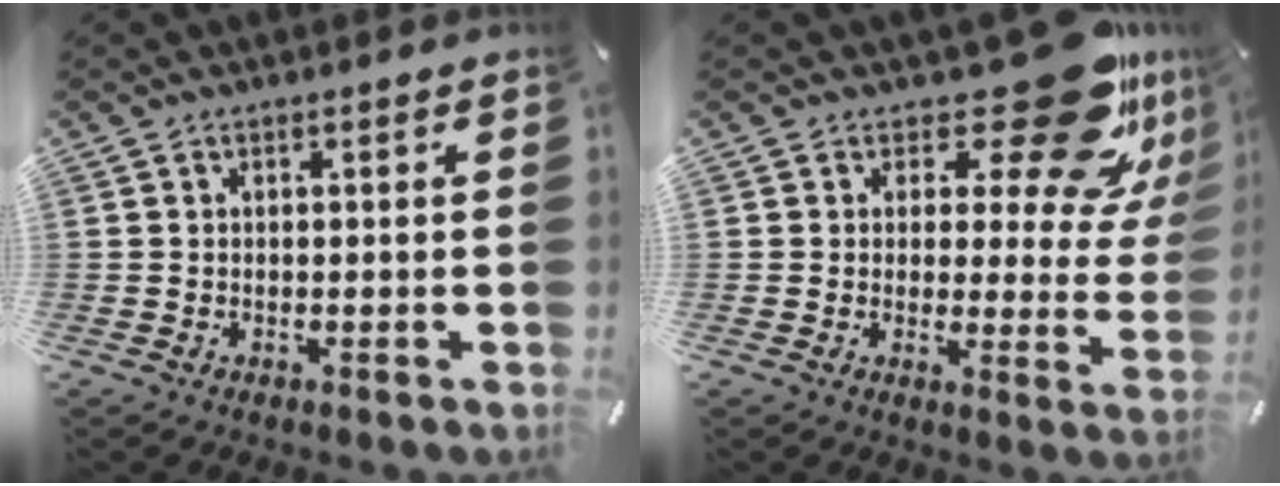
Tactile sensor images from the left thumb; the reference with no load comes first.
{"total": 18.7, "force": [12.2, 6.9, 12.4], "torque": [-0.159, -0.088, 0.202]}